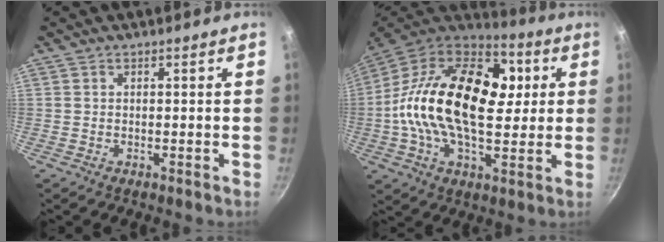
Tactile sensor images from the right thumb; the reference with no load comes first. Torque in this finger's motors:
{"motor_torque": [0.25, 1.24, 2.29, -0.41, 0.68]}